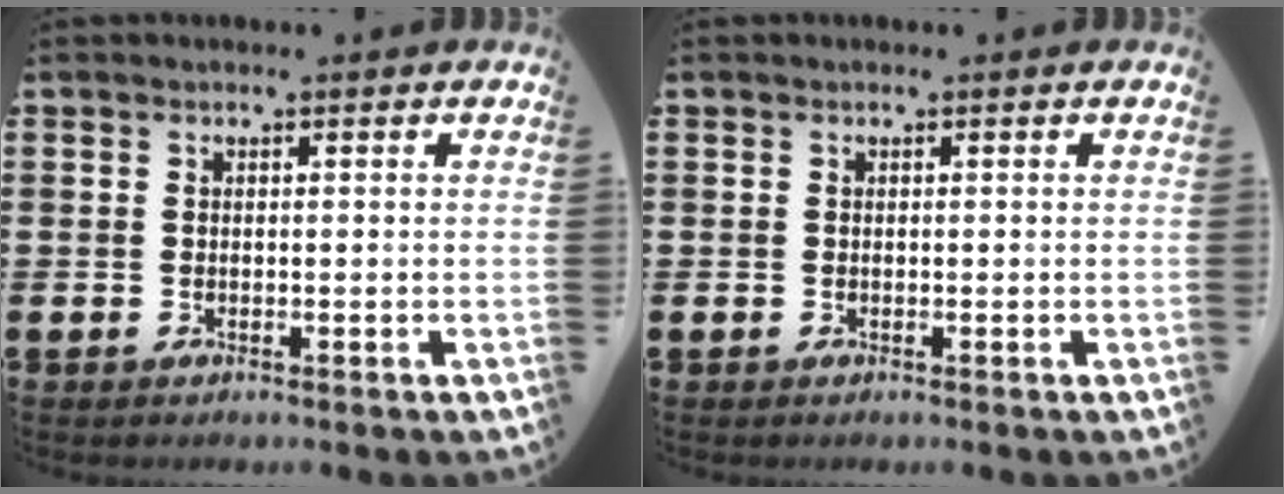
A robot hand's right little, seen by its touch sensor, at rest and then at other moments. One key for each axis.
{"total": 0.0}